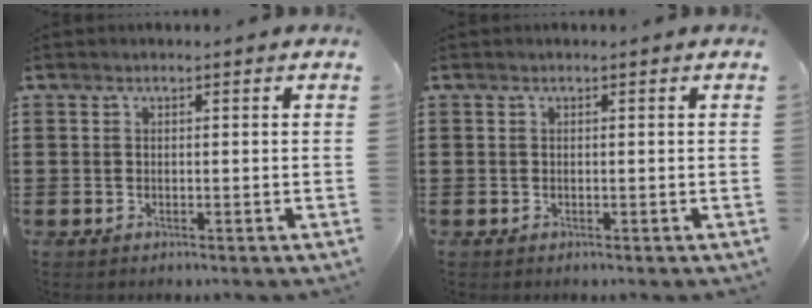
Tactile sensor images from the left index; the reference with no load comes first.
{"total": 0.0}